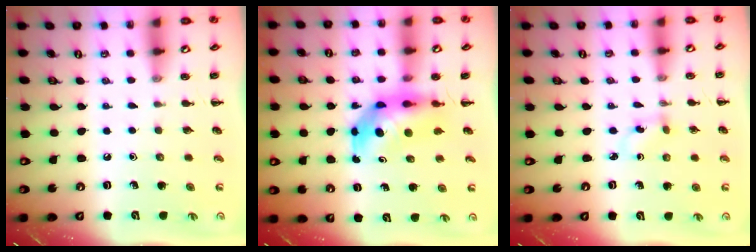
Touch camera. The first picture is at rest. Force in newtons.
{"total": 6.5, "press": 6.2, "slide": 1.8}
{"total": 1.8, "press": 1.7, "slide": 0.8}